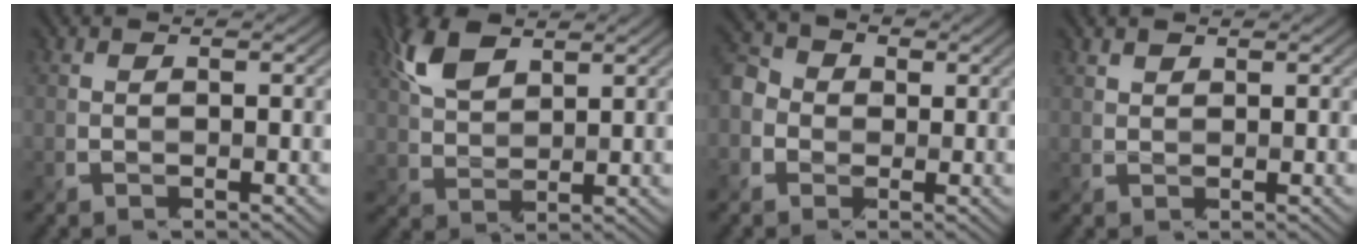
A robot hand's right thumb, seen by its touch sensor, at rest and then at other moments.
{"total": 5.9, "force": [3.6, 2.5, 4.0], "torque": [-0.108, 0.001, 0.084]}
{"total": 5.3, "force": [-0.5, 4.4, 2.9], "torque": [-0.100, 0.006, -0.022]}
{"total": 1.2, "force": [1.1, 0.1, 0.4], "torque": [-0.022, -0.007, 0.031]}